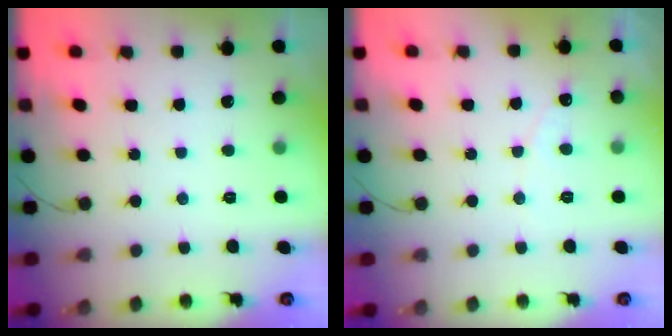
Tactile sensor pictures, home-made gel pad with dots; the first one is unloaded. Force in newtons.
{"total": 2.9, "press": 2.9, "slide": 0.2}